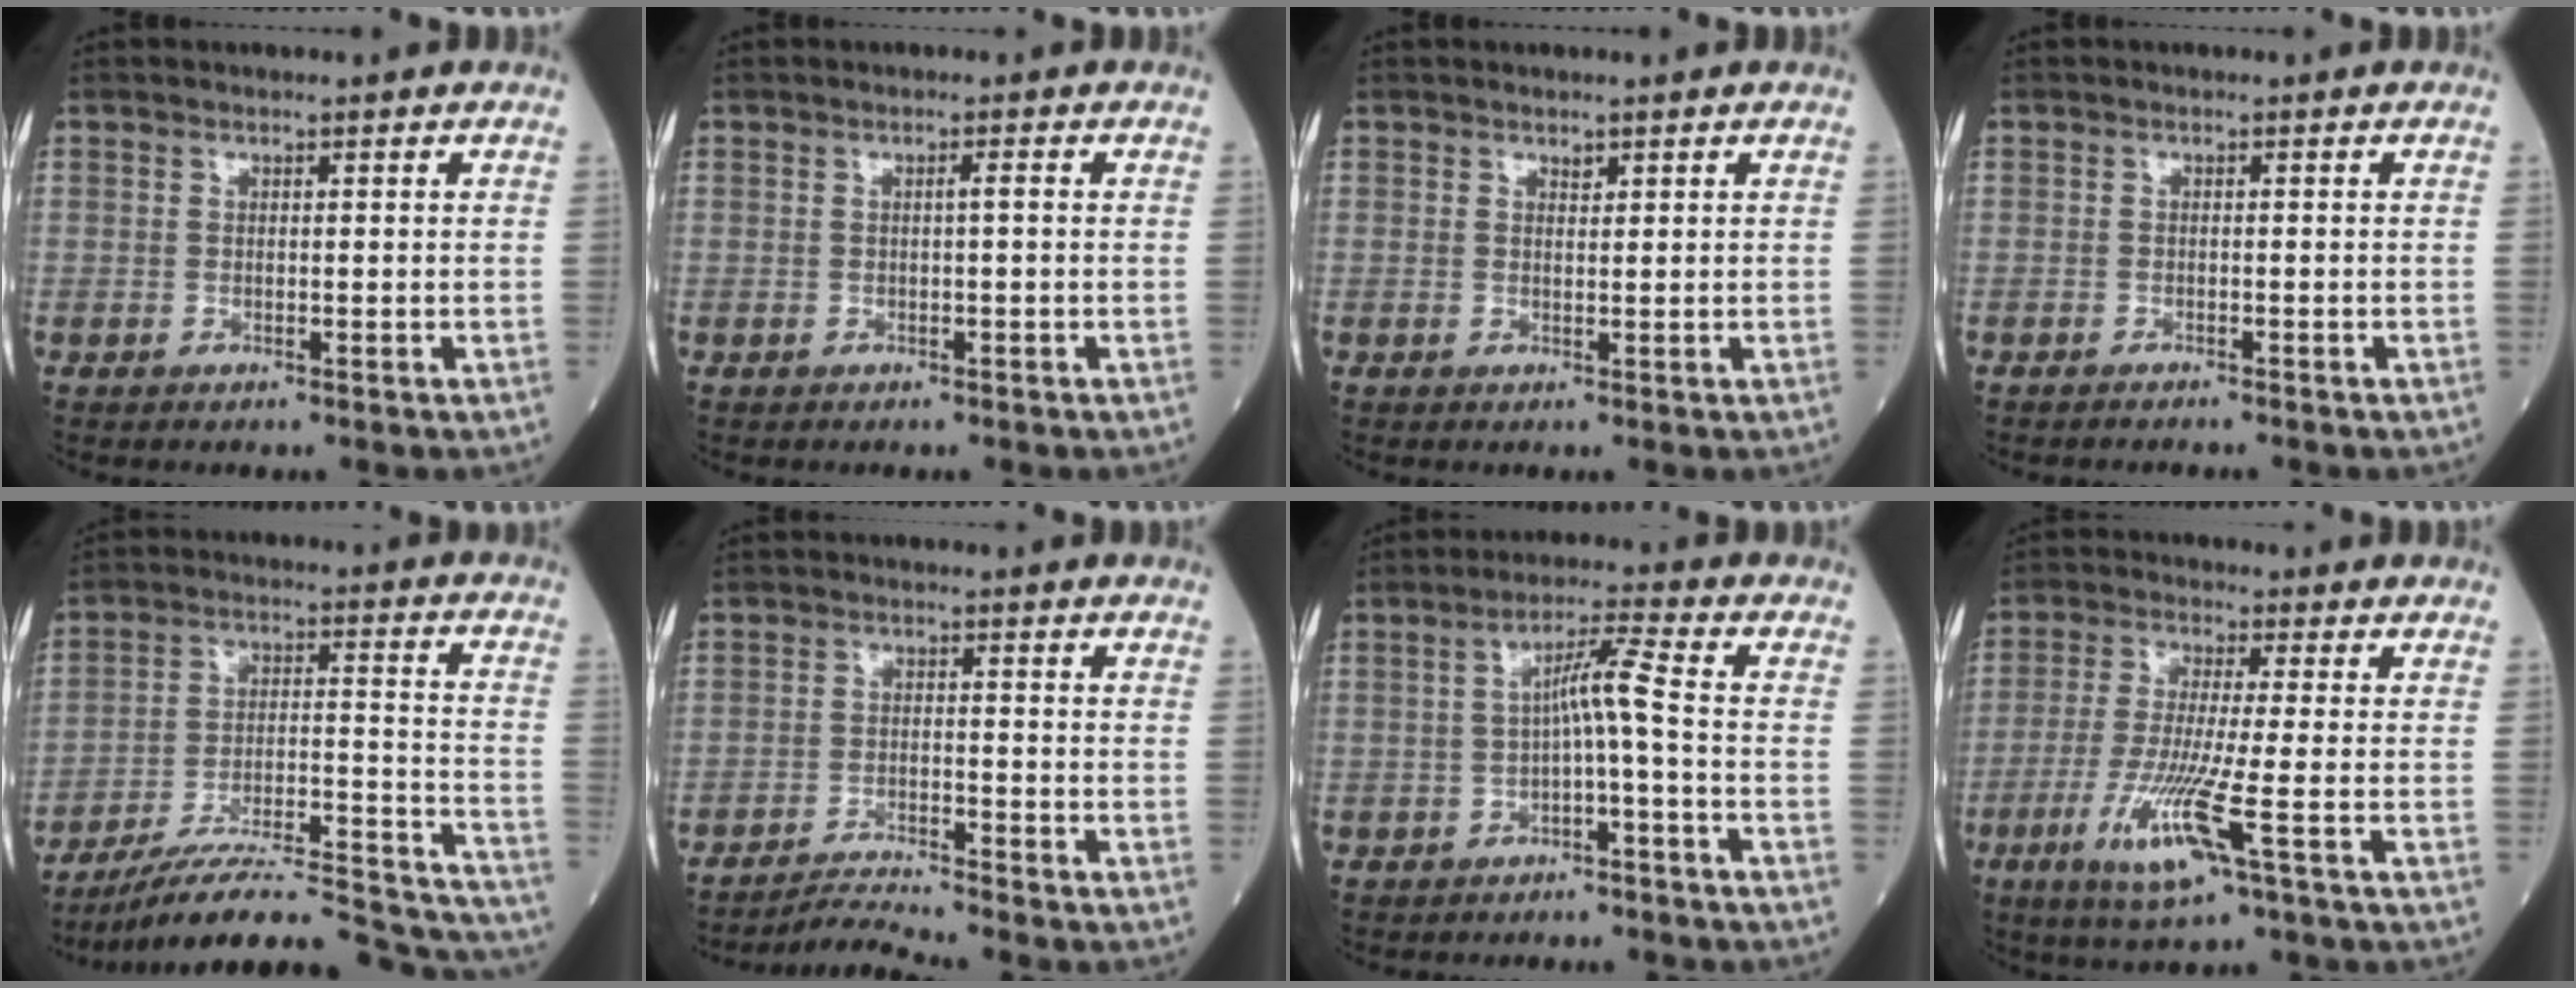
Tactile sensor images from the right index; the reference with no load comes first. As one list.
[{"total": 0.7, "force": [0.0, -0.1, 0.6], "torque": [-0.009, 0.001, 0.001]}, {"total": 0.8, "force": [0.7, 0.3, 0.4], "torque": [-0.008, -0.004, 0.010]}, {"total": 2.4, "force": [-2.3, 0.2, 0.9], "torque": [-0.016, -0.003, -0.027]}, {"total": 26.4, "force": [-24.3, 2.1, 10.0], "torque": [-0.081, 0.013, -0.346]}, {"total": 4.6, "force": [-4.2, -1.9, 0.0], "torque": [-0.013, -0.019, -0.077]}, {"total": 4.8, "force": [-1.0, -0.5, 4.7], "torque": [-0.081, 0.020, -0.016]}, {"total": 9.9, "force": [-4.0, -0.3, 9.1], "torque": [-0.189, -0.027, -0.079]}]